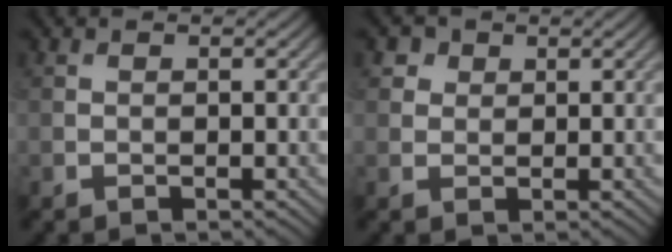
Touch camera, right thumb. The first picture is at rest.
{"total": 2.5, "force": [1.3, 2.0, 0.7], "torque": [-0.017, -0.009, 0.029]}